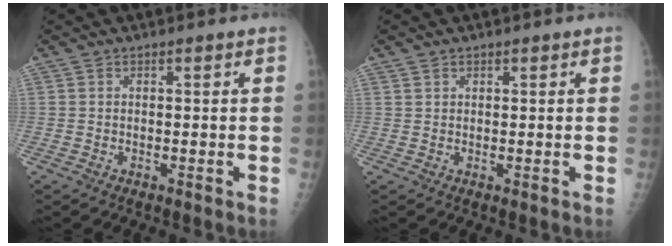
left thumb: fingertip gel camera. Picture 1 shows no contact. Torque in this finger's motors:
{"motor_torque": [-0.39, -0.16, -0.34, -0.13, 0.01]}